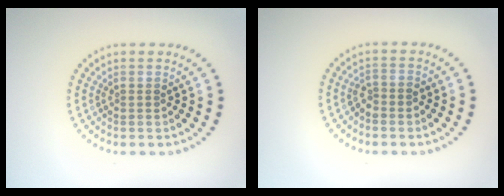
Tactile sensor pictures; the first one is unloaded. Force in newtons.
{"total": 1.3, "press": 1.0, "slide": 0.7}